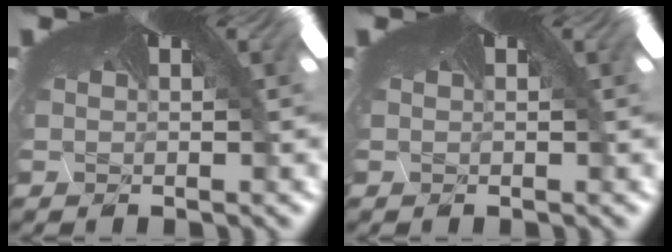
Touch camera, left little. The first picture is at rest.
{"total": 0.0}